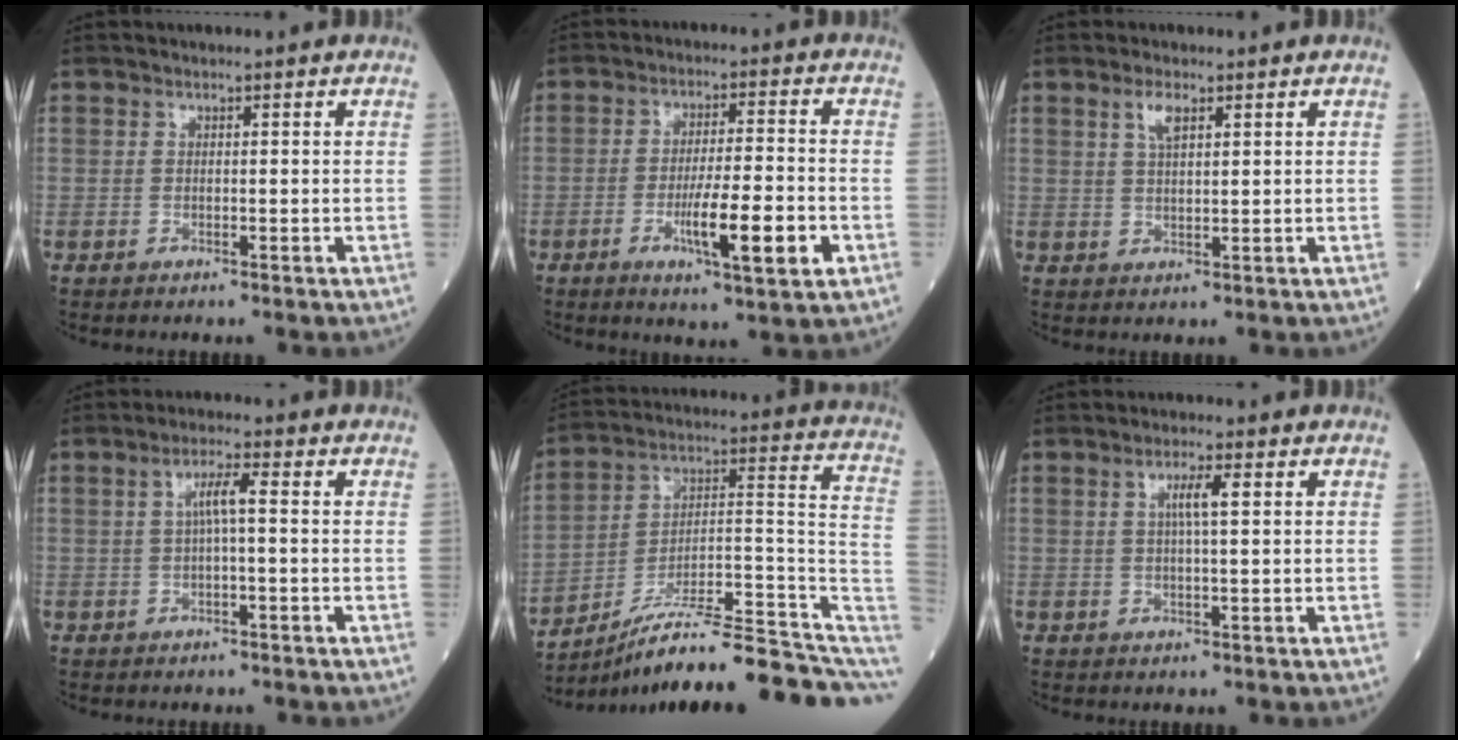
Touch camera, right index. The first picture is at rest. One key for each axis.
{"total": 10.0, "fx": -3.3, "fy": 0.8, "fz": 9.4, "tx": -0.156, "ty": -0.011, "tz": -0.054}
{"total": 3.0, "fx": 1.6, "fy": 0.8, "fz": 2.4, "tx": -0.051, "ty": 0.002, "tz": 0.033}
{"total": 3.3, "fx": 0.3, "fy": 0.2, "fz": 3.3, "tx": -0.063, "ty": 0.009, "tz": 0.006}
{"total": 21.0, "fx": -16.5, "fy": 2.4, "fz": 12.7, "tx": -0.120, "ty": 0.048, "tz": -0.253}
{"total": 3.2, "fx": 0.9, "fy": 0.1, "fz": 3.1, "tx": -0.058, "ty": 0.003, "tz": 0.015}